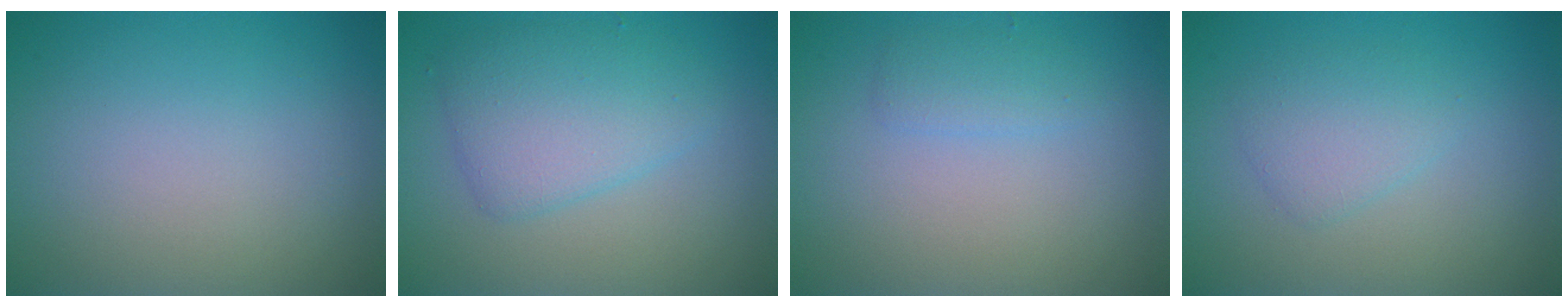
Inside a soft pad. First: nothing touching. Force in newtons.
{"total": 4.2, "press": 4.2, "slide": 0.0}
{"total": 1.4, "press": 1.4, "slide": 0.1}
{"total": 2.2, "press": 2.2, "slide": 0.0}